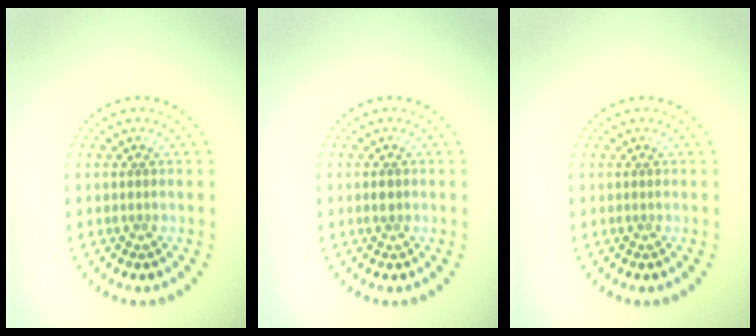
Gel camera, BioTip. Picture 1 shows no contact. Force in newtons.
{"total": 0.9, "press": 0.9, "slide": 0.1}
{"total": 0.0}